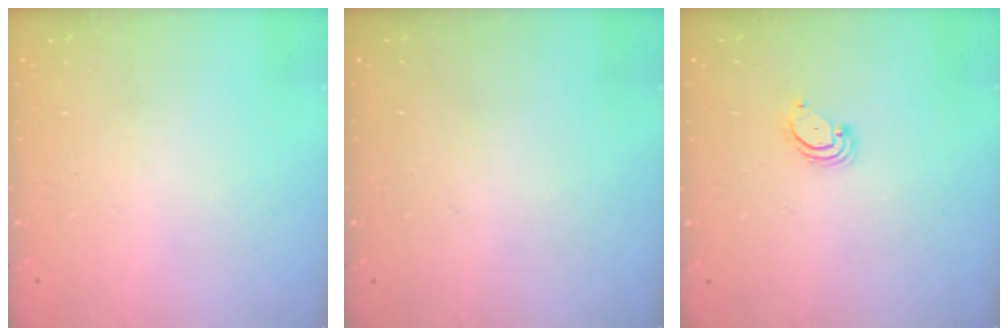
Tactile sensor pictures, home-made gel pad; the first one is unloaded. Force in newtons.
{"total": 0.0}
{"total": 2.2, "press": 2.2, "slide": 0.3}